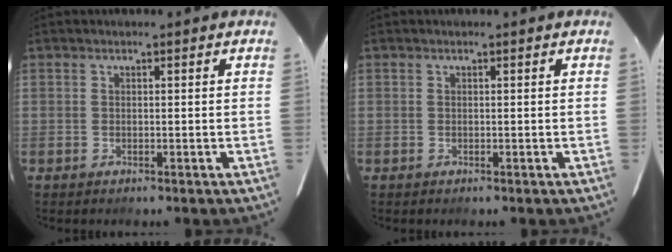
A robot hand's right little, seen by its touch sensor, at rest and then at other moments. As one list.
[{"total": 0.0}]